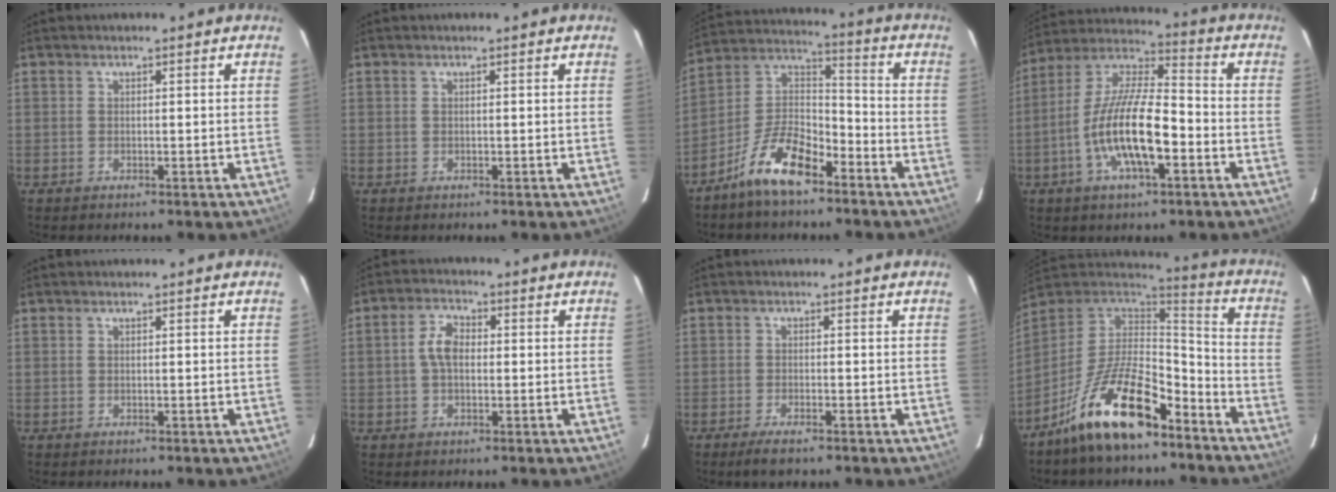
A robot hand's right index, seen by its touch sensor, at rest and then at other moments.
{"total": 0.0}
{"total": 12.6, "force": [-8.3, 4.9, 8.0], "torque": [-0.171, 0.024, -0.158]}
{"total": 15.5, "force": [-5.1, 4.6, 13.8], "torque": [-0.276, -0.003, -0.100]}
{"total": 0.0}
{"total": 4.6, "force": [0.0, 2.9, 3.6], "torque": [-0.073, 0.013, 0.001]}
{"total": 3.1, "force": [-2.4, 0.5, 2.0], "torque": [-0.049, -0.008, -0.046]}
{"total": 18.3, "force": [-11.5, 6.8, 12.5], "torque": [-0.241, -0.005, -0.201]}